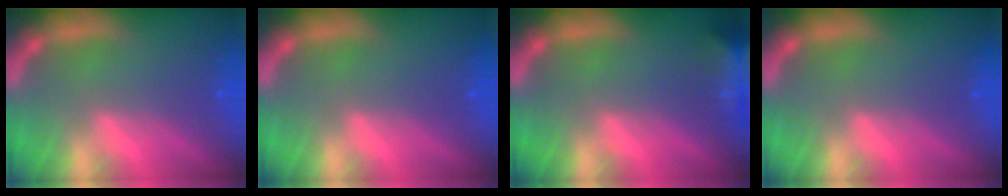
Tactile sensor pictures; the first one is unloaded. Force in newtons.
{"total": 0.0}
{"total": 7.4}
{"total": 0.0}